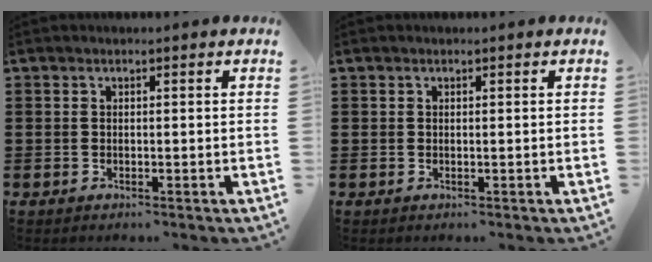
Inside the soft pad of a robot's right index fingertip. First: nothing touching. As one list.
[{"total": 0.0}]